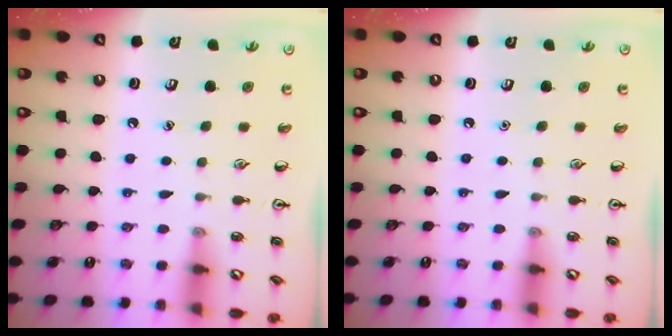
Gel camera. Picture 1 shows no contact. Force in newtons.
{"total": 0.0}